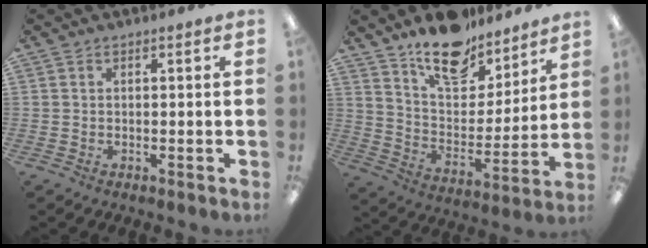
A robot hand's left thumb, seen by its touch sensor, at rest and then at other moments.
{"total": 16.0, "force": [13.1, 7.2, 5.6], "torque": [-0.099, -0.094, 0.236]}